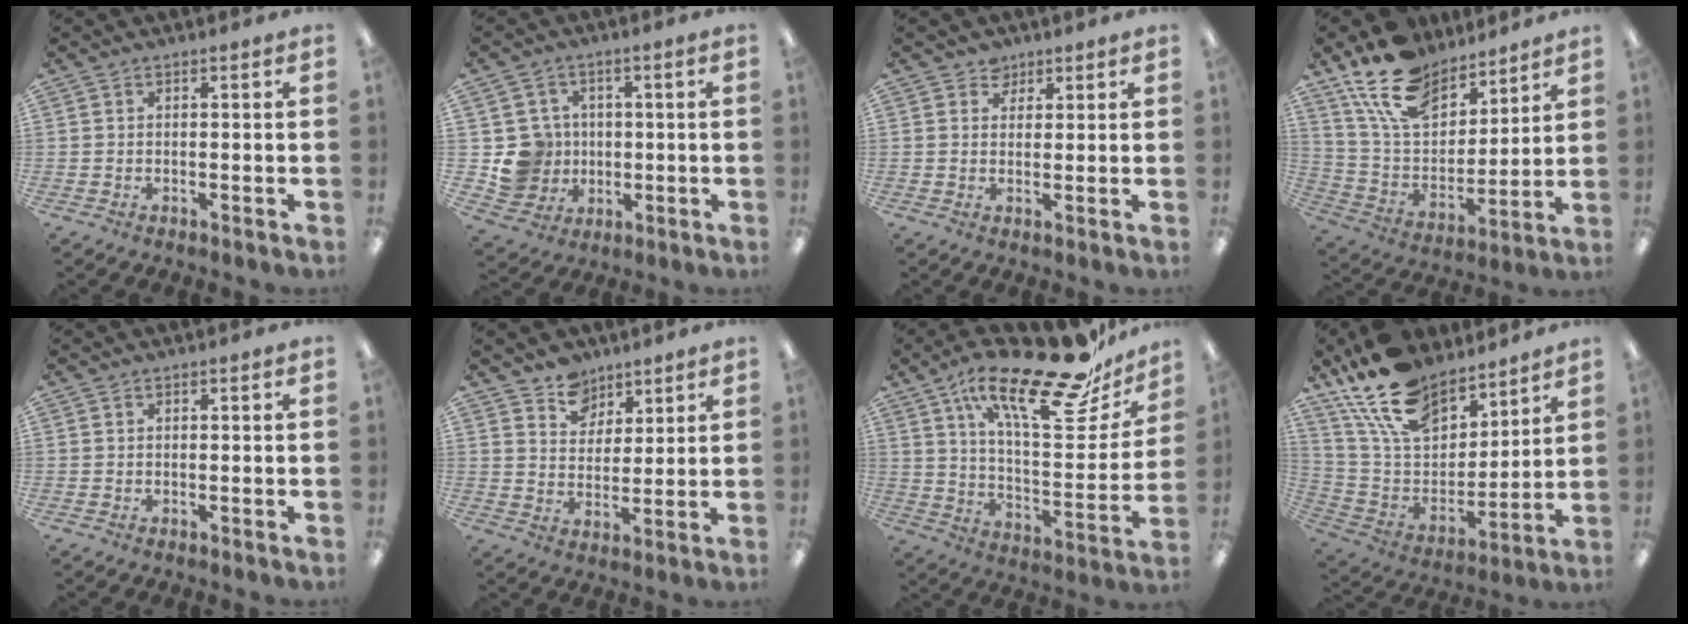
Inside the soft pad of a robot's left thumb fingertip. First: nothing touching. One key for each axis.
{"total": 9.4, "fx": 0.1, "fy": 9.3, "fz": 1.7, "tx": -0.055, "ty": 0.003, "tz": 0.015}
{"total": 3.1, "fx": 2.2, "fy": 2.3, "fz": 0.3, "tx": 0.003, "ty": -0.007, "tz": 0.038}
{"total": 17.7, "fx": 13.0, "fy": 9.5, "fz": 7.5, "tx": -0.156, "ty": -0.069, "tz": 0.242}
{"total": 0.0}
{"total": 8.3, "fx": 6.3, "fy": 5.4, "fz": 0.6, "tx": -0.005, "ty": -0.045, "tz": 0.119}
{"total": 26.3, "fx": 17.9, "fy": 8.3, "fz": 17.3, "tx": -0.269, "ty": -0.109, "tz": 0.294}
{"total": 19.0, "fx": 14.1, "fy": 9.8, "fz": 8.1, "tx": -0.173, "ty": -0.079, "tz": 0.261}